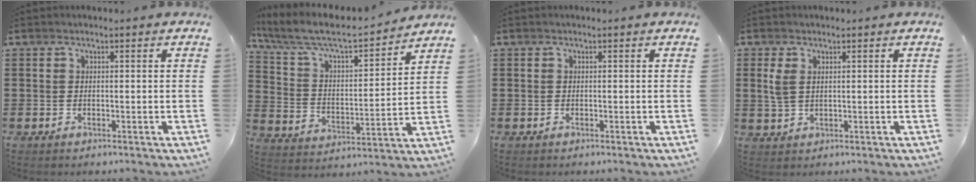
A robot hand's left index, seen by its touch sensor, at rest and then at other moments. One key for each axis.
{"total": 7.5, "fx": 6.5, "fy": 1.3, "fz": 3.5, "tx": -0.097, "ty": -0.044, "tz": 0.104}
{"total": 0.0}
{"total": 2.7, "fx": 0.8, "fy": 1.7, "fz": 2.0, "tx": -0.054, "ty": 0.005, "tz": 0.011}